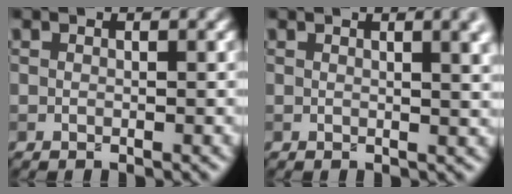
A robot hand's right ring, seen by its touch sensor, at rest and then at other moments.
{"total": 5.8, "force": [2.3, 2.4, 4.8], "torque": [-0.029, 0.020, 0.017]}